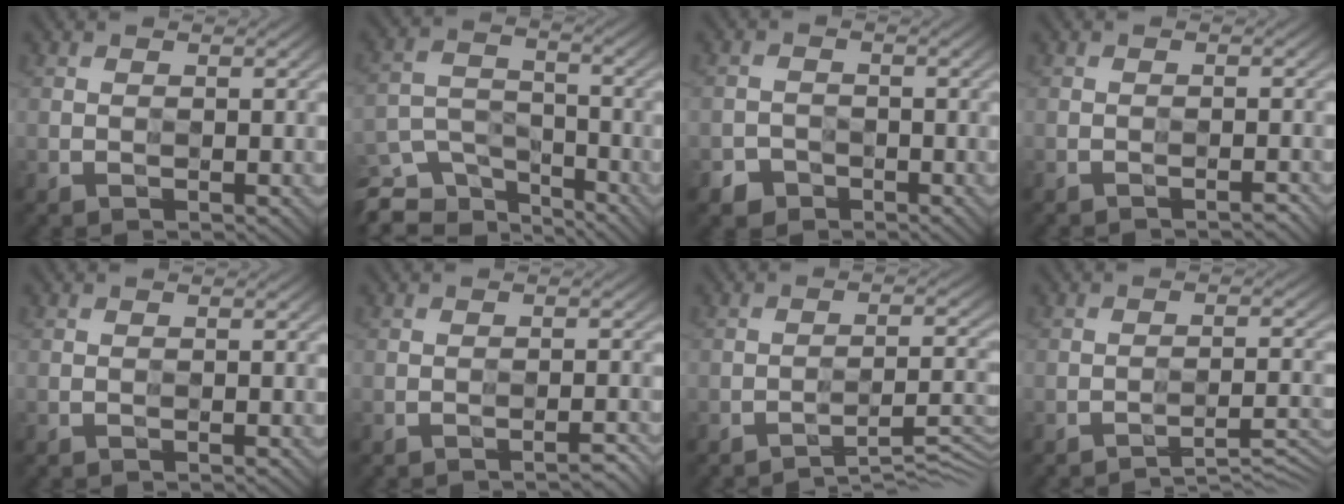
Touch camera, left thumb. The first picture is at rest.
{"total": 8.1, "force": [-7.3, 3.1, 1.5], "torque": [-0.032, -0.012, -0.133]}
{"total": 2.3, "force": [-1.6, 1.2, -1.1], "torque": [0.027, -0.004, -0.034]}
{"total": 2.1, "force": [-2.0, 0.1, 0.5], "torque": [0.001, 0.004, -0.033]}
{"total": 0.8, "force": [-0.8, -0.2, 0.0], "torque": [0.001, 0.003, -0.018]}
{"total": 2.9, "force": [-2.7, 0.4, 1.1], "torque": [-0.002, 0.002, -0.035]}
{"total": 5.1, "force": [-4.8, -0.2, 1.9], "torque": [-0.023, 0.017, -0.073]}
{"total": 4.2, "force": [-4.1, -0.5, 1.0], "torque": [-0.011, 0.014, -0.064]}